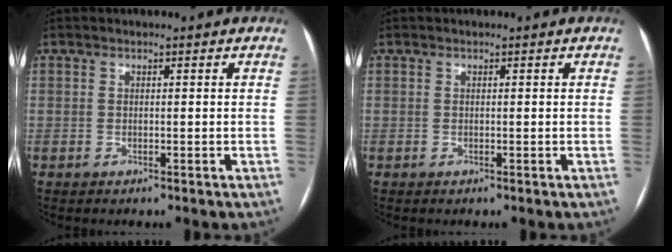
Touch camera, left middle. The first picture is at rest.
{"total": 0.0}